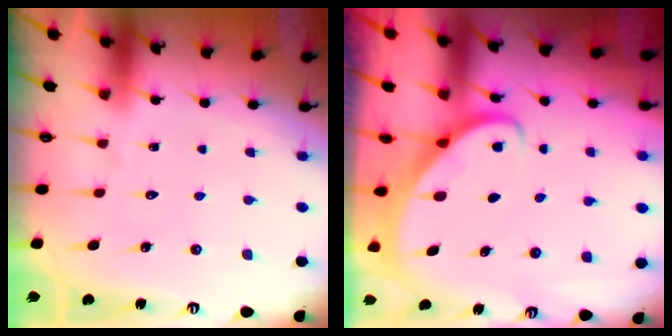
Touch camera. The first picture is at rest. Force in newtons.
{"total": 2.6, "press": 2.6, "slide": 0.2}